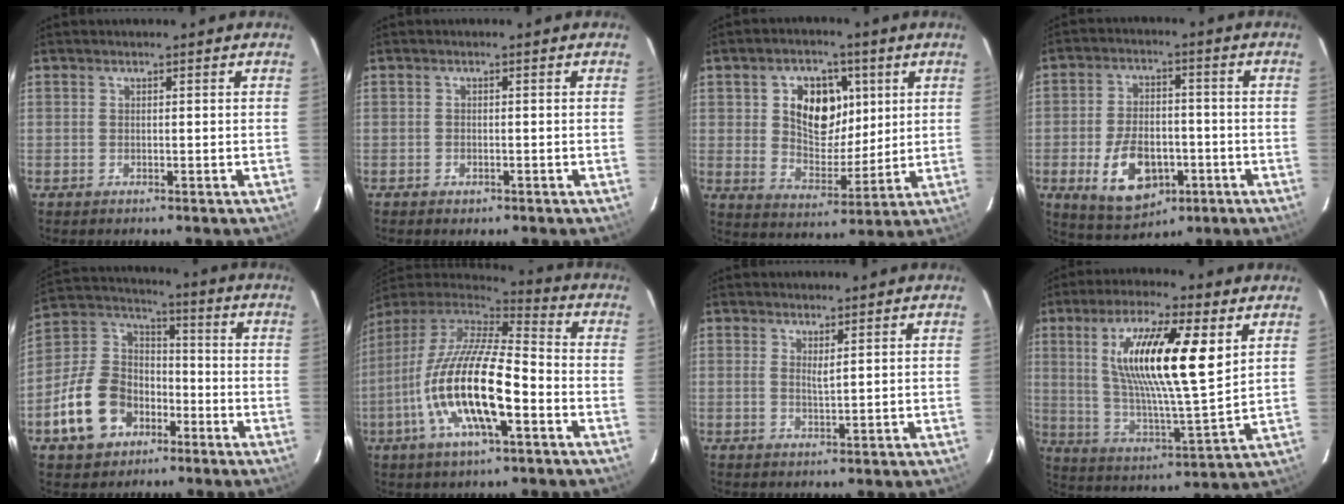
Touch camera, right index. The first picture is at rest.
{"total": 1.4, "force": [-0.8, 1.1, 0.4], "torque": [-0.008, 0.000, -0.007]}
{"total": 11.9, "force": [3.4, 8.1, 8.0], "torque": [-0.144, 0.009, 0.065]}
{"total": 12.5, "force": [-4.6, 7.7, 8.7], "torque": [-0.177, 0.002, -0.059]}
{"total": 16.0, "force": [-7.3, 11.8, 8.0], "torque": [-0.194, 0.038, -0.110]}
{"total": 20.7, "force": [-6.8, 6.1, 18.6], "torque": [-0.354, -0.027, -0.132]}
{"total": 1.5, "force": [0.9, 0.1, 1.2], "torque": [-0.021, -0.002, 0.015]}
{"total": 19.3, "force": [6.6, 3.9, 17.7], "torque": [-0.316, 0.000, 0.119]}